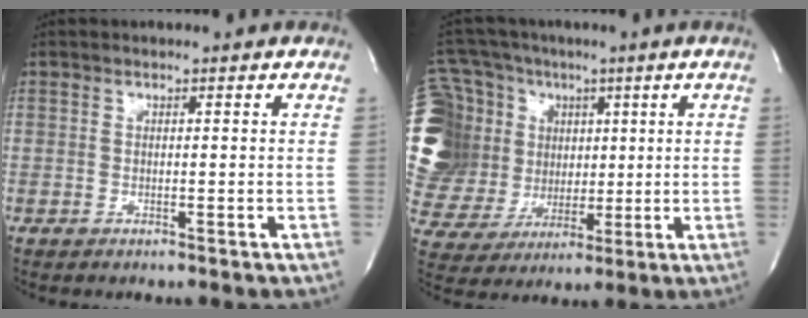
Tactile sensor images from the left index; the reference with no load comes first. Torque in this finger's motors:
{"motor_torque": [1.20, -0.64, 0.60, 0.21]}